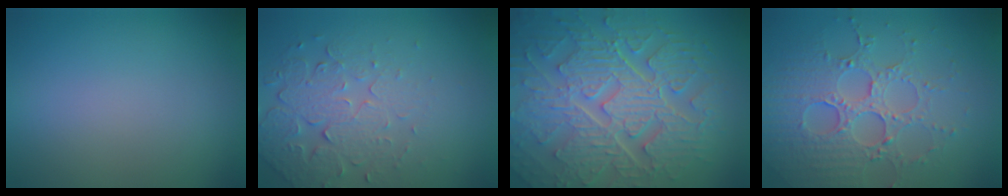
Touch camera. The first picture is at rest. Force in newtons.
{"total": 5.2, "press": 3.7, "slide": 3.6}
{"total": 10.4, "press": 7.0, "slide": 7.7}
{"total": 5.5, "press": 4.8, "slide": 2.7}